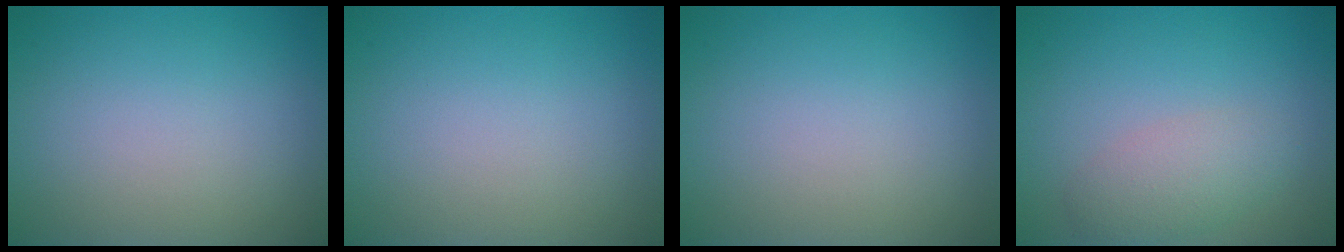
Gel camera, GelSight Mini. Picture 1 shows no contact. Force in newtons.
{"total": 0.0}
{"total": 0.0}
{"total": 2.8, "press": 2.8, "slide": 0.1}